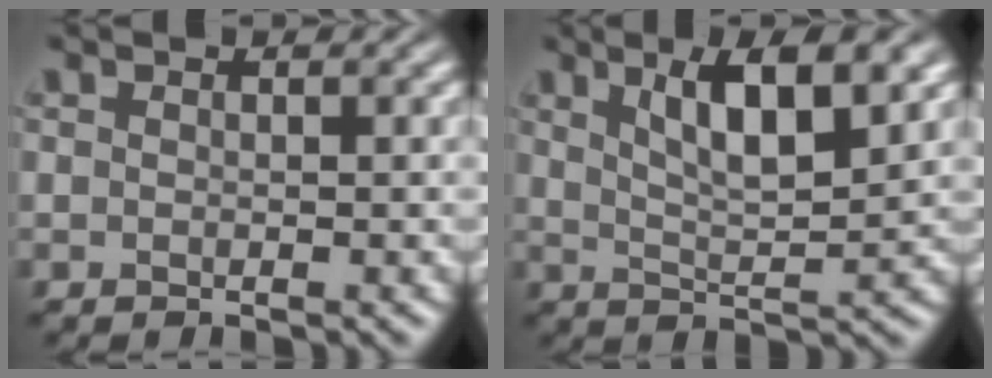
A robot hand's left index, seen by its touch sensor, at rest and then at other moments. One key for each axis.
{"total": 6.7, "fx": 3.3, "fy": 1.9, "fz": 5.5, "tx": -0.085, "ty": 0.003, "tz": 0.055}